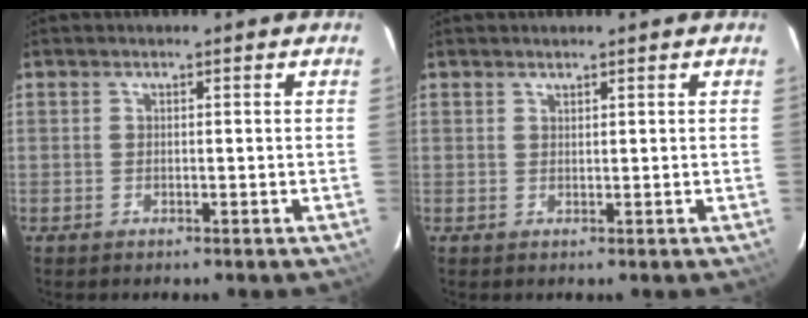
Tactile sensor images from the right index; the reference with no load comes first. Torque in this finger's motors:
{"motor_torque": [-0.16, 0.05, -0.03, 0.00]}